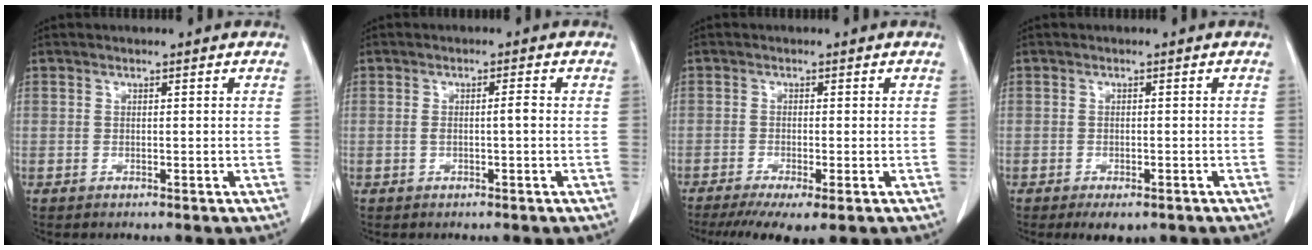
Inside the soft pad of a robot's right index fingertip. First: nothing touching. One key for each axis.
{"total": 1.9, "fx": -0.1, "fy": 0.2, "fz": 1.9, "tx": -0.036, "ty": 0.004, "tz": 0.002}
{"total": 7.0, "fx": -4.7, "fy": 1.1, "fz": 5.1, "tx": -0.079, "ty": -0.019, "tz": -0.074}
{"total": 3.7, "fx": -2.6, "fy": 1.8, "fz": 2.0, "tx": -0.025, "ty": -0.004, "tz": -0.030}